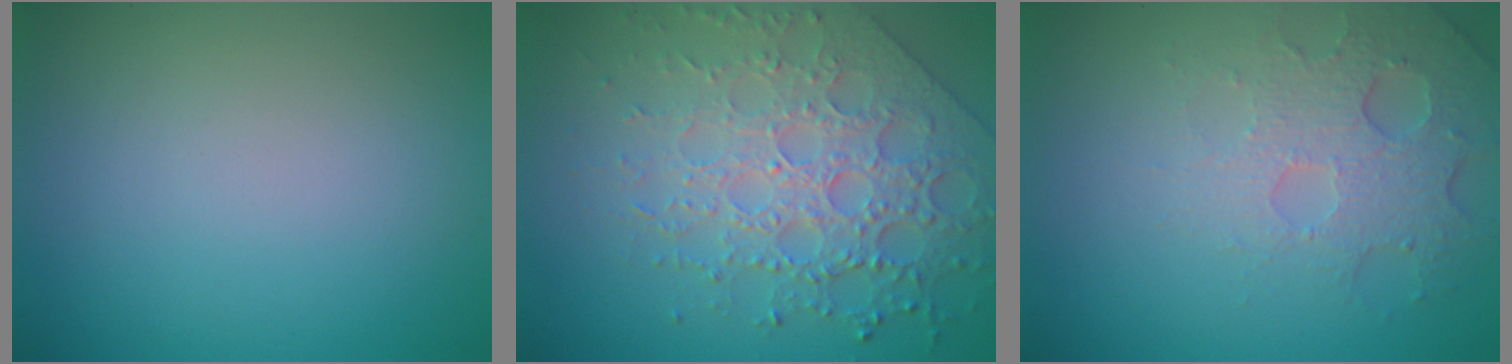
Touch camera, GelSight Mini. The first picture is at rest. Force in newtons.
{"total": 7.5, "press": 5.4, "slide": 5.1}
{"total": 5.0, "press": 3.3, "slide": 3.8}